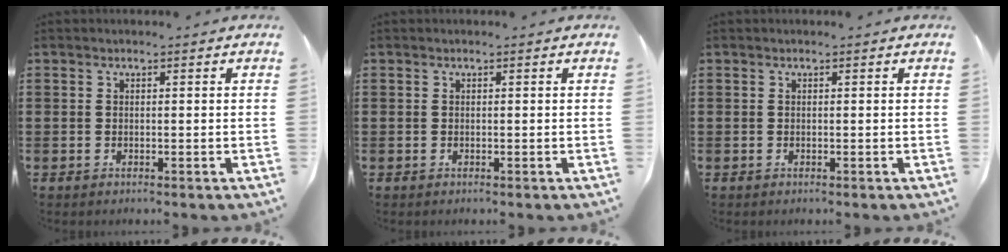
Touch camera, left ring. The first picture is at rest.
{"total": 0.0}
{"total": 0.0}